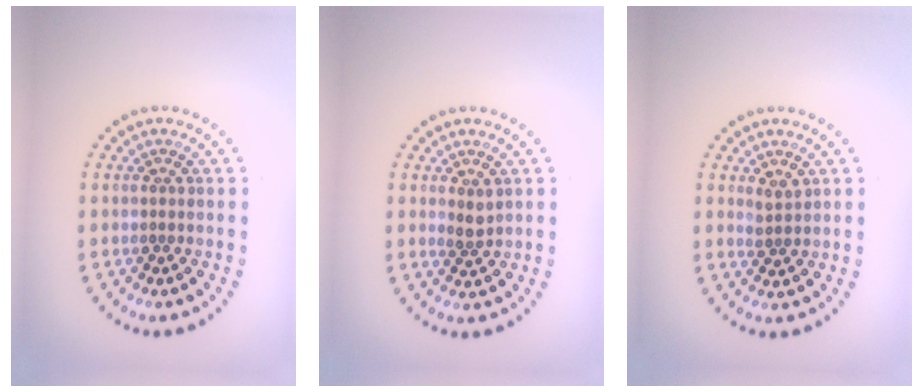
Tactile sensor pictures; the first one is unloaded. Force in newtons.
{"total": 1.4, "press": 1.1, "slide": 0.8}
{"total": 1.4, "press": 1.2, "slide": 0.7}